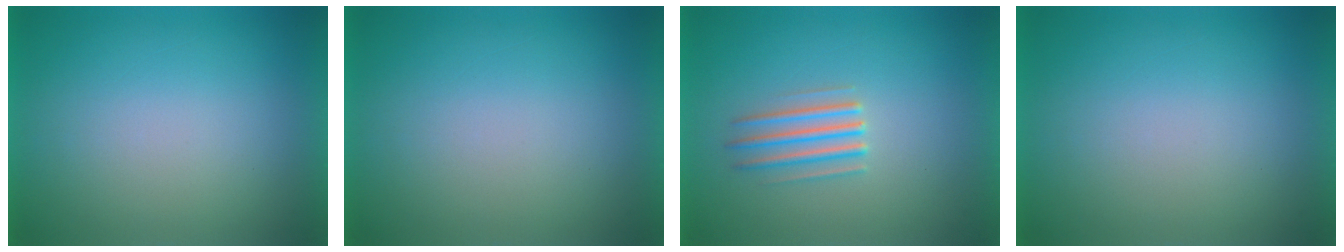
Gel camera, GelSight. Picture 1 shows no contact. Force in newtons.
{"total": 0.0}
{"total": 2.8}
{"total": 0.0}